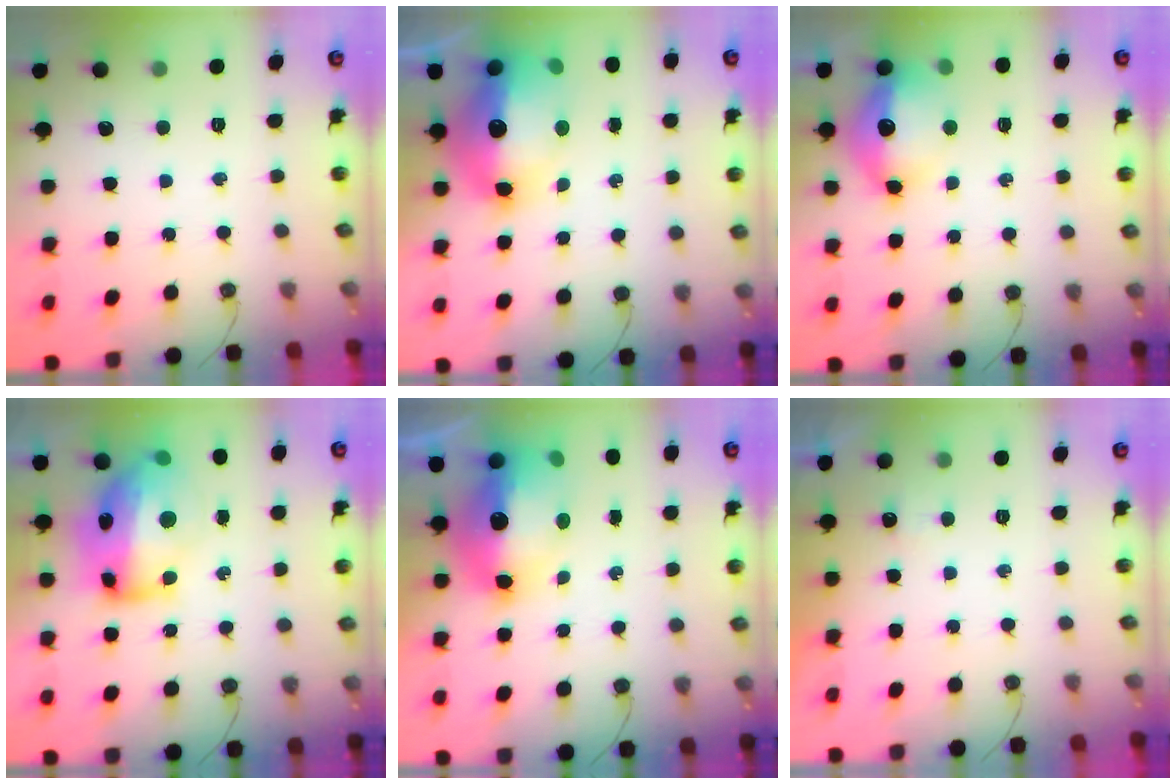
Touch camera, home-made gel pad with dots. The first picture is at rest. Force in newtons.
{"total": 18.0, "press": 17.4, "slide": 4.4}
{"total": 13.4, "press": 13.3, "slide": 1.5}
{"total": 17.9, "press": 17.8, "slide": 1.5}
{"total": 15.0, "press": 14.9, "slide": 1.3}
{"total": 3.2, "press": 3.1, "slide": 0.6}